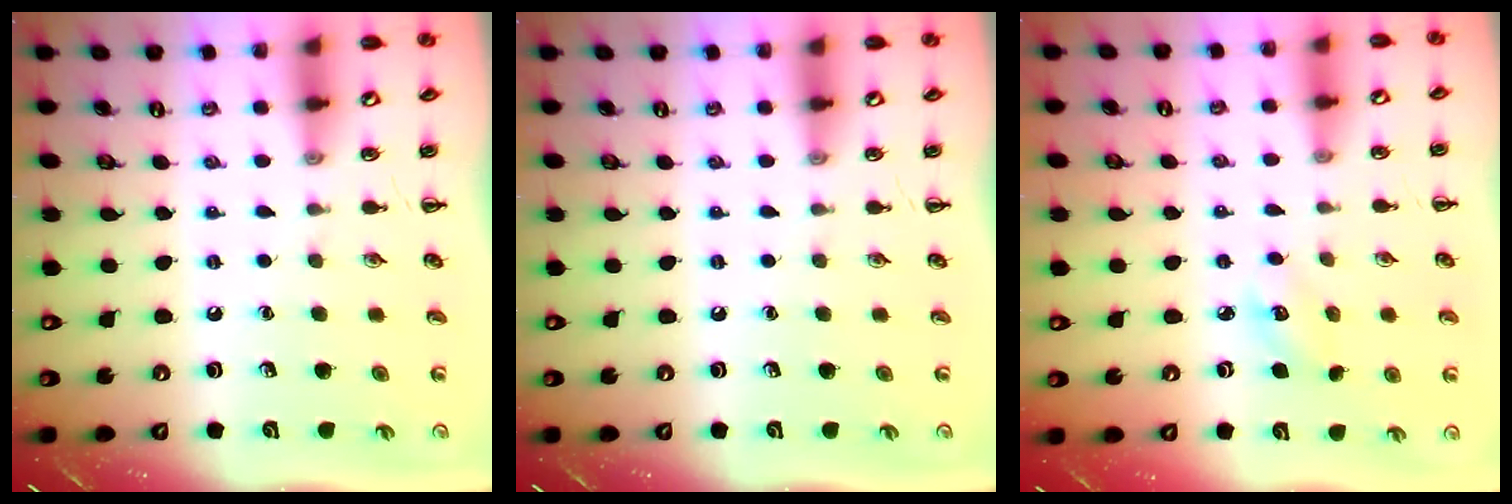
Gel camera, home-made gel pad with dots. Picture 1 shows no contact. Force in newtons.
{"total": 0.0}
{"total": 3.9, "press": 3.7, "slide": 1.0}